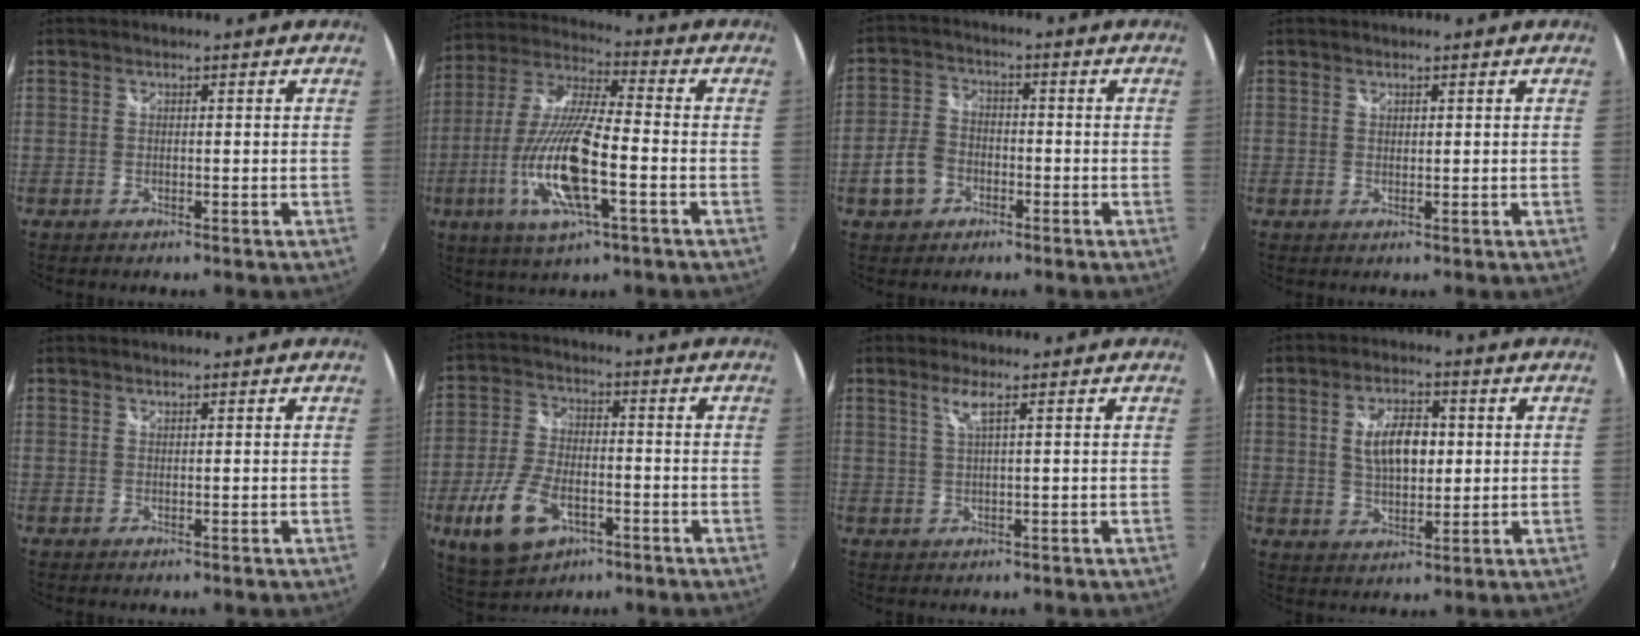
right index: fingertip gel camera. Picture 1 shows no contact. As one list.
[{"total": 17.3, "force": [-5.4, 4.2, 15.9], "torque": [-0.331, -0.016, -0.104]}, {"total": 6.5, "force": [-2.8, 5.0, 3.0], "torque": [-0.075, 0.017, -0.045]}, {"total": 0.6, "force": [0.5, 0.4, 0.2], "torque": [-0.002, 0.001, 0.008]}, {"total": 0.0}, {"total": 12.5, "force": [-5.2, 6.9, 9.0], "torque": [-0.201, -0.009, -0.088]}, {"total": 2.5, "force": [1.2, -0.4, 2.1], "torque": [-0.042, -0.003, 0.025]}, {"total": 8.4, "force": [1.4, 4.3, 7.0], "torque": [-0.125, 0.007, 0.027]}]